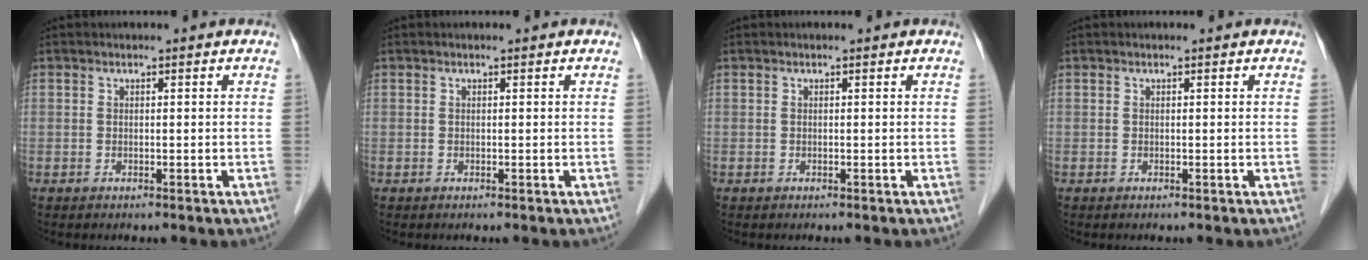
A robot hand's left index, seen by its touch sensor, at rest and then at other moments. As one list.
[{"total": 0.0}, {"total": 0.0}, {"total": 0.0}]